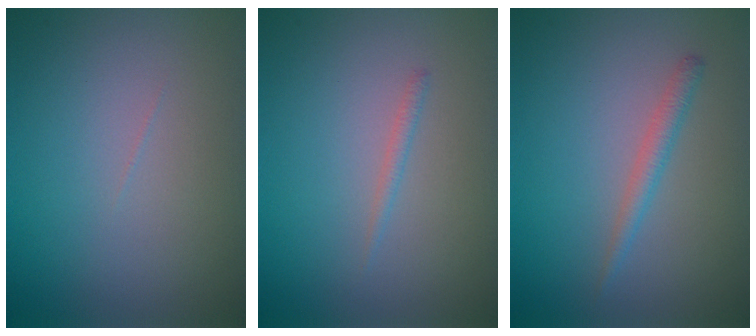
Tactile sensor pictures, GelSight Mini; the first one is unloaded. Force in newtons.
{"total": 0.7, "press": 0.7, "slide": 0.0}
{"total": 1.5, "press": 1.5, "slide": 0.0}